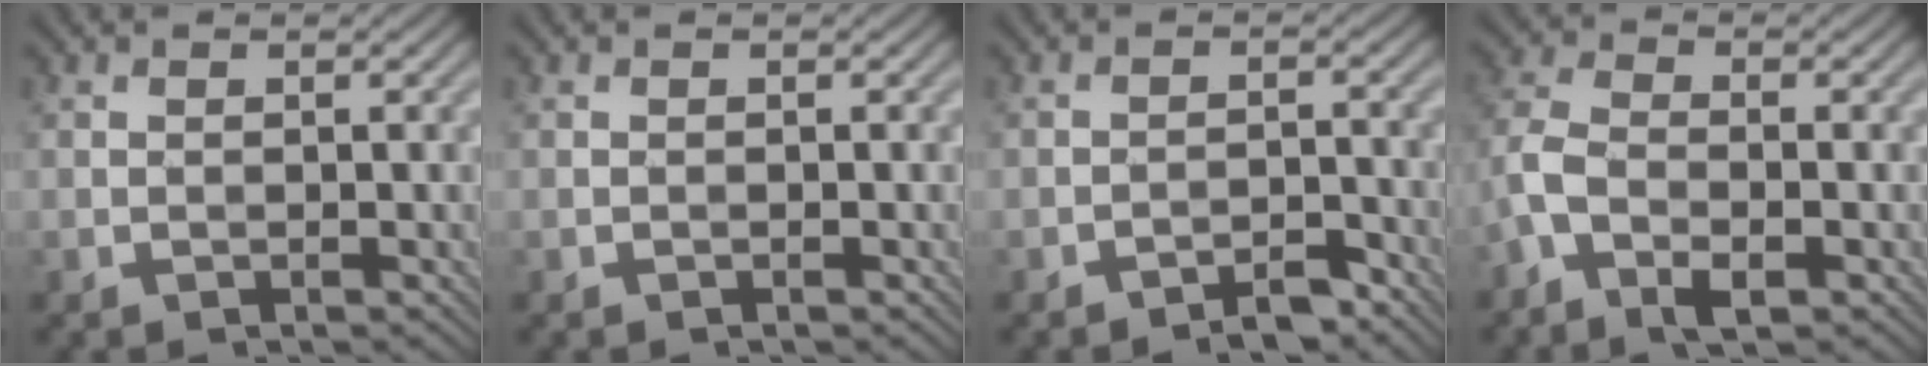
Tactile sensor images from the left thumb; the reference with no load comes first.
{"total": 0.0}
{"total": 2.7, "force": [-2.4, 0.7, 1.2], "torque": [-0.012, 0.010, -0.042]}
{"total": 6.0, "force": [-2.8, 2.8, 4.4], "torque": [-0.110, 0.000, -0.071]}